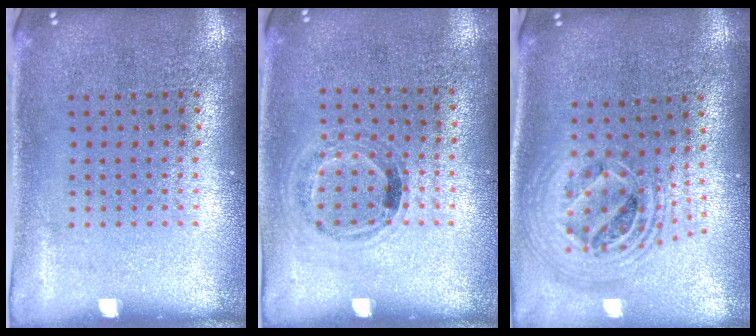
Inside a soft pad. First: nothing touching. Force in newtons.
{"total": 0.9, "press": 0.7, "slide": 0.6}
{"total": 2.3, "press": 1.8, "slide": 1.5}